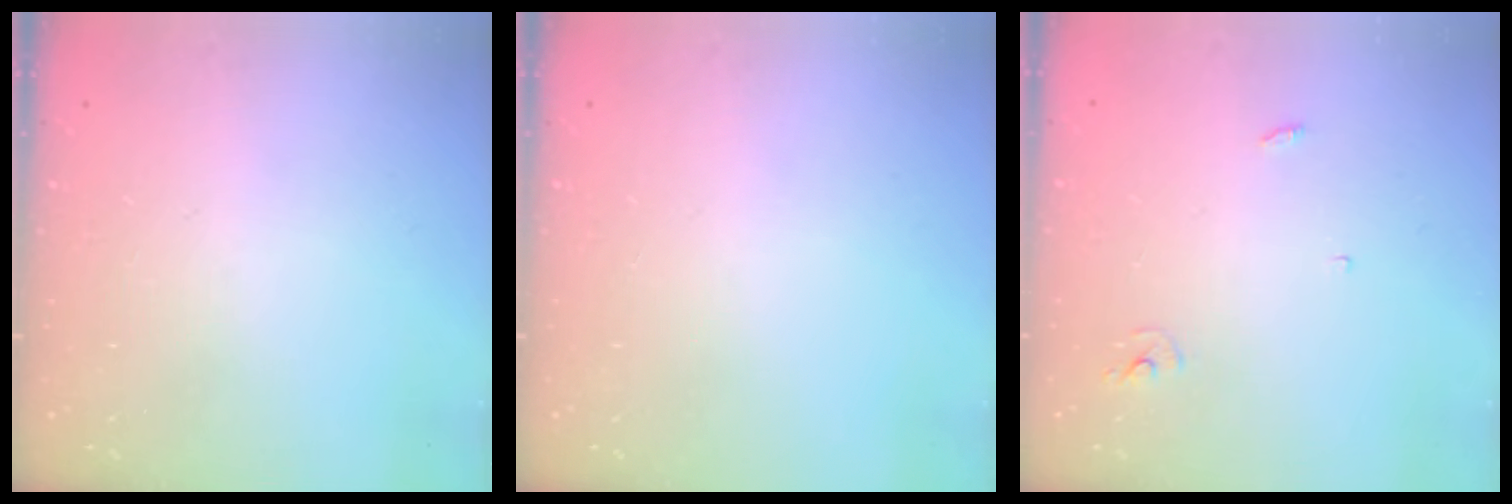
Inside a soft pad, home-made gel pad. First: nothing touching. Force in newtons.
{"total": 0.0}
{"total": 2.4, "press": 2.4, "slide": 0.2}